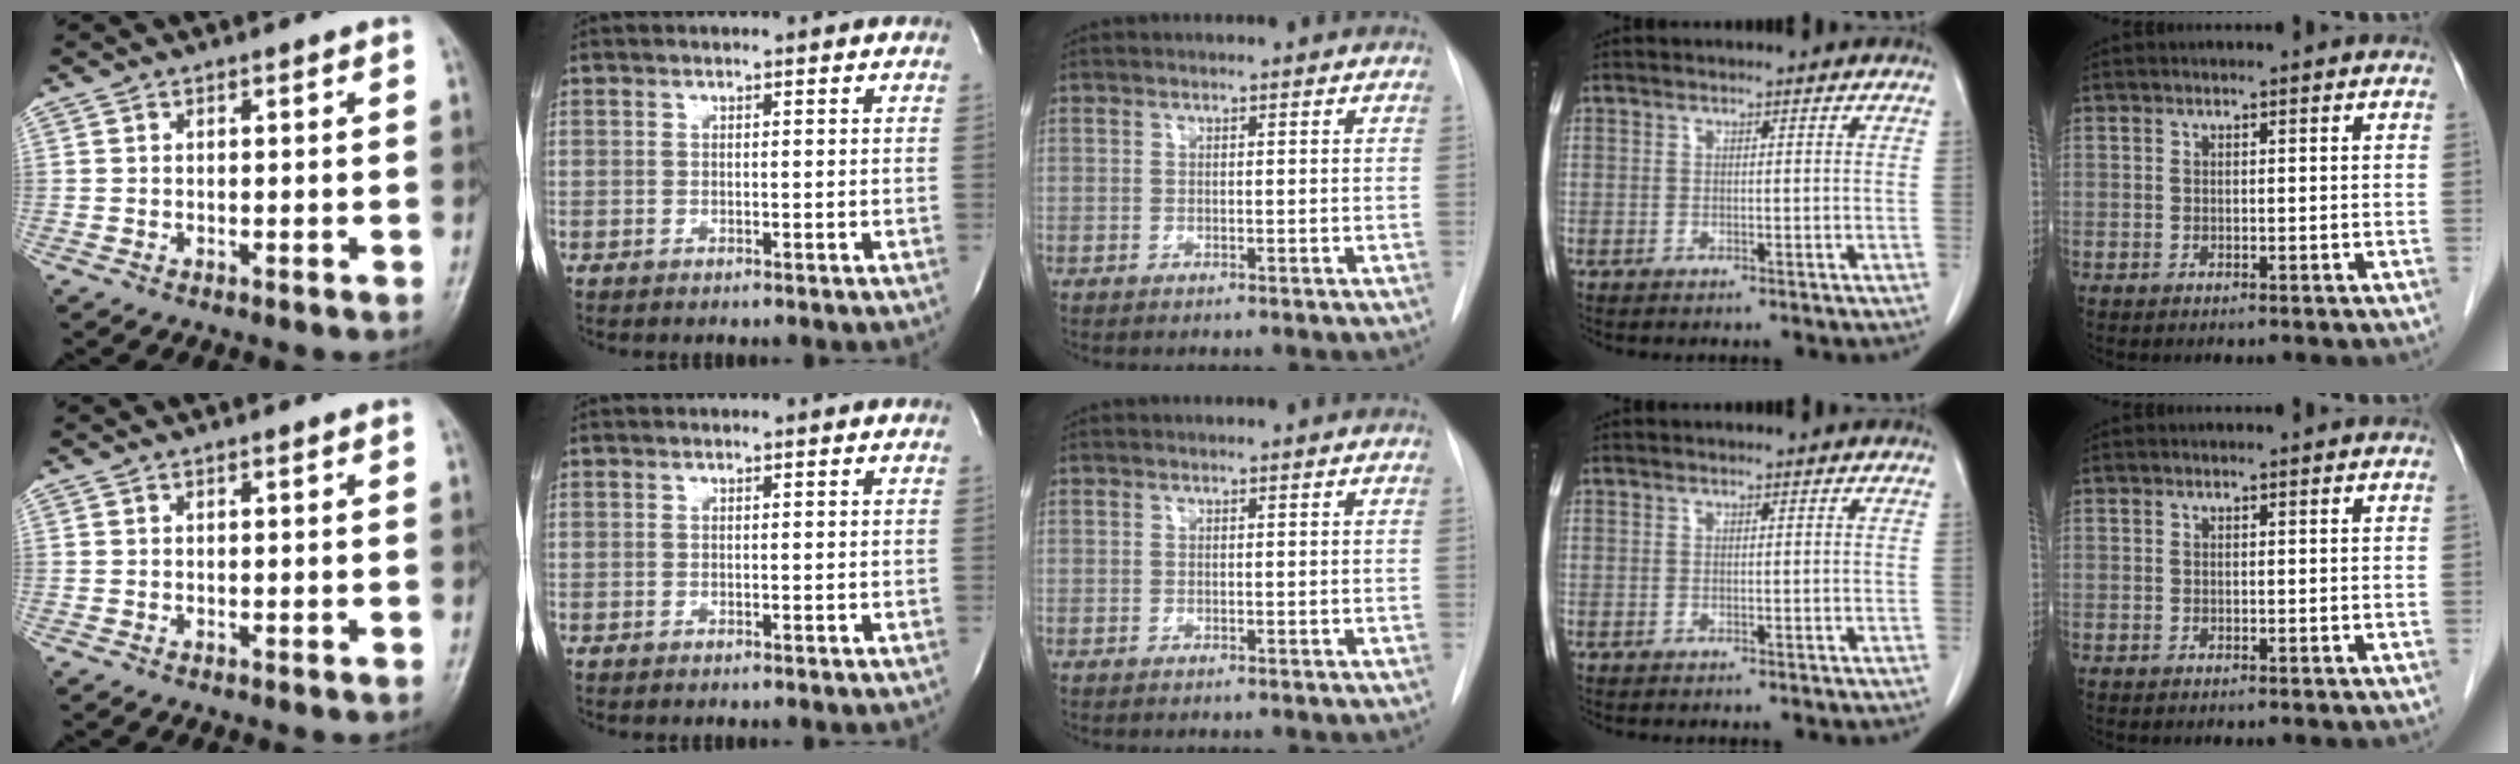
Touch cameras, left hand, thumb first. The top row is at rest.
{}